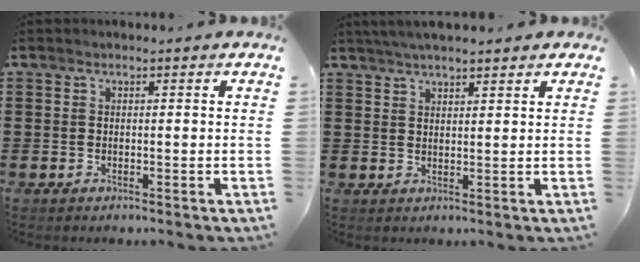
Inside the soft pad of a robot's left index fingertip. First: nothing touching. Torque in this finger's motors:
{"motor_torque": [2.14, 0.00, 0.90, 0.21]}